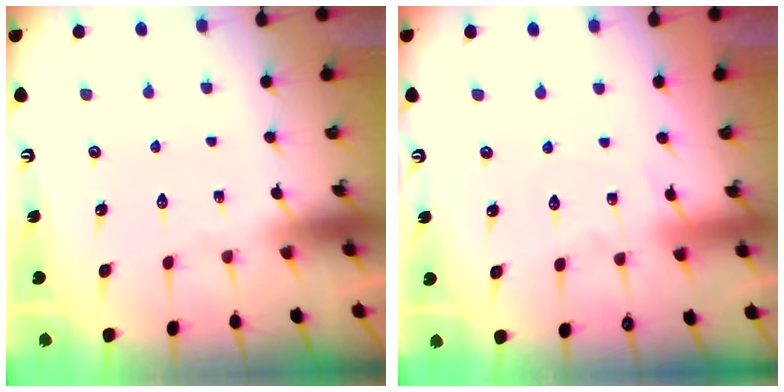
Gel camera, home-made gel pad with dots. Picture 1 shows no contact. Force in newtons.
{"total": 5.2, "press": 5.2, "slide": 0.7}